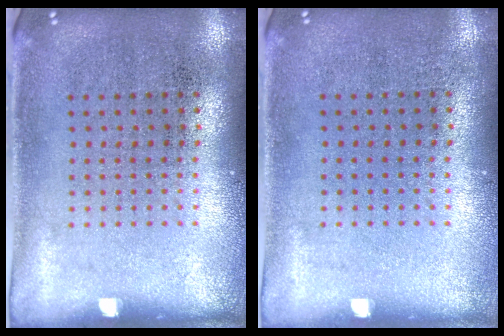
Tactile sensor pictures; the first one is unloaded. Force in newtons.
{"total": 0.0}